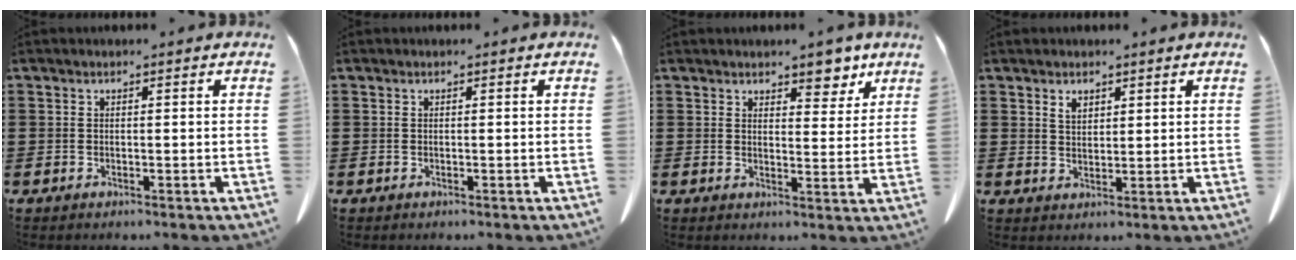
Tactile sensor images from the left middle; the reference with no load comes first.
{"total": 0.0}
{"total": 5.2, "force": [4.4, 2.1, 1.6], "torque": [-0.021, -0.018, 0.077]}
{"total": 2.1, "force": [1.6, 1.1, 0.9], "torque": [-0.022, 0.001, 0.031]}